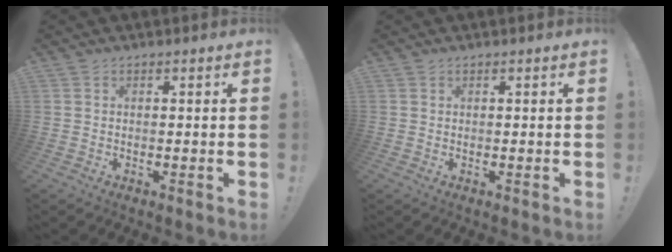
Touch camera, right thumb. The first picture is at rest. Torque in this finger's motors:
{"motor_torque": [-0.28, 0.13, 0.02, 0.06, -0.08]}